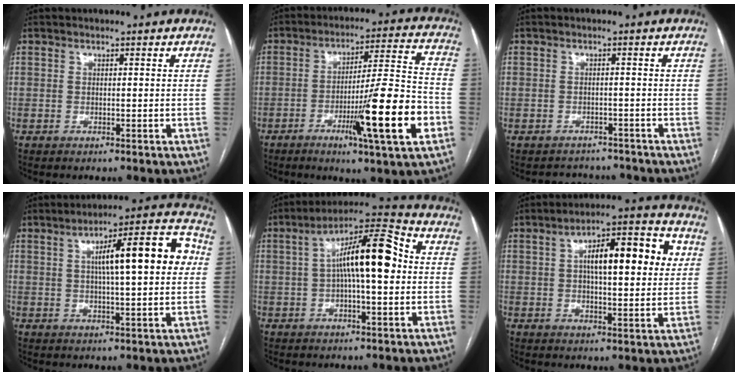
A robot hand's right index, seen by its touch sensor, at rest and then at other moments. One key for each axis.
{"total": 16.0, "fx": -5.9, "fy": -0.2, "fz": 14.9, "tx": -0.237, "ty": -0.012, "tz": -0.091}
{"total": 4.4, "fx": -3.9, "fy": 1.9, "fz": -0.9, "tx": 0.013, "ty": 0.019, "tz": -0.050}
{"total": 14.1, "fx": 2.5, "fy": 2.3, "fz": 13.7, "tx": -0.199, "ty": 0.038, "tz": 0.036}
{"total": 13.3, "fx": 1.1, "fy": 2.9, "fz": 13.0, "tx": -0.222, "ty": 0.037, "tz": 0.013}
{"total": 13.6, "fx": 3.3, "fy": 3.9, "fz": 12.6, "tx": -0.189, "ty": 0.032, "tz": 0.045}